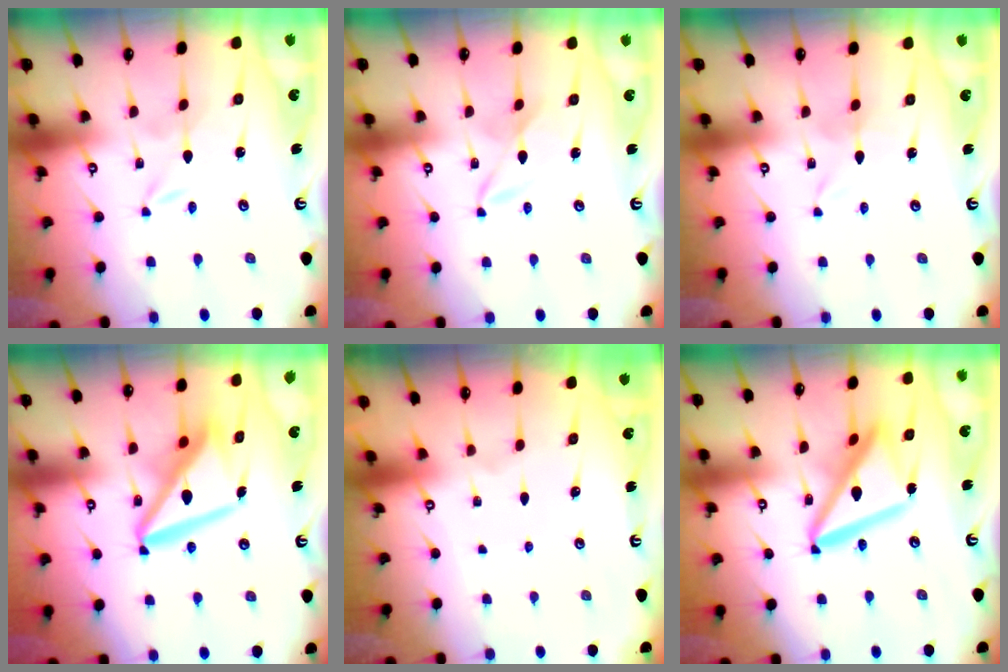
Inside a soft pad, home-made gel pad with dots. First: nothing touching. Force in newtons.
{"total": 4.5, "press": 4.5, "slide": 0.4}
{"total": 2.6, "press": 2.6, "slide": 0.4}
{"total": 13.3, "press": 13.2, "slide": 1.5}
{"total": 0.0}
{"total": 15.1, "press": 15.0, "slide": 1.5}